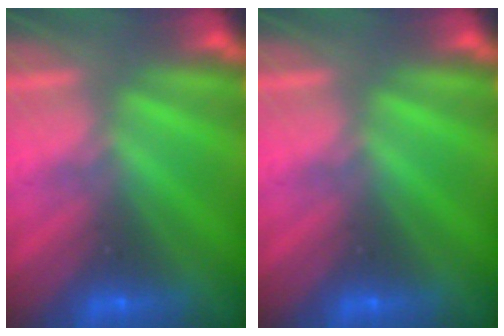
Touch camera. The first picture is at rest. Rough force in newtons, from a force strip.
{"total": 0.0}